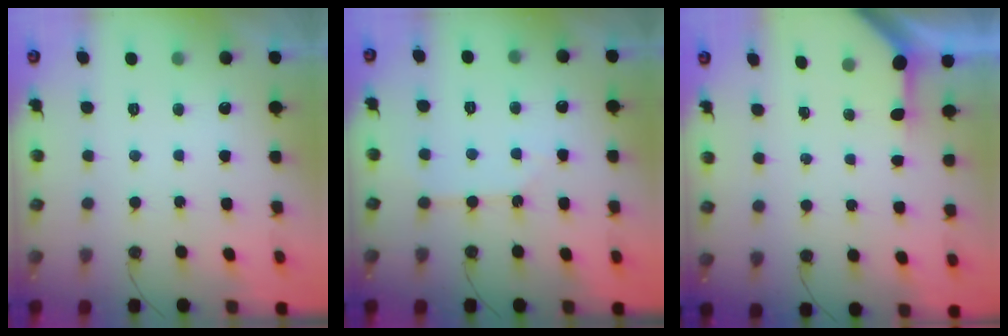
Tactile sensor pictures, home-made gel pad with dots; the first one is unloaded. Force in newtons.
{"total": 2.8, "press": 2.8, "slide": 0.5}
{"total": 3.0, "press": 3.0, "slide": 0.3}